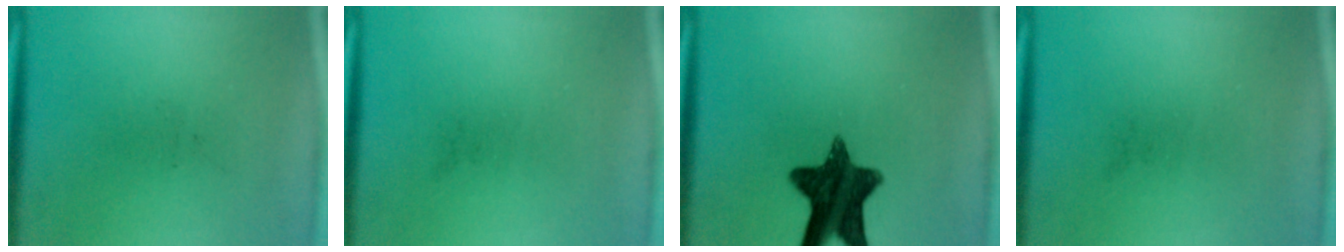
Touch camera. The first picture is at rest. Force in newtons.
{"total": 0.0}
{"total": 13.0}
{"total": 0.0}